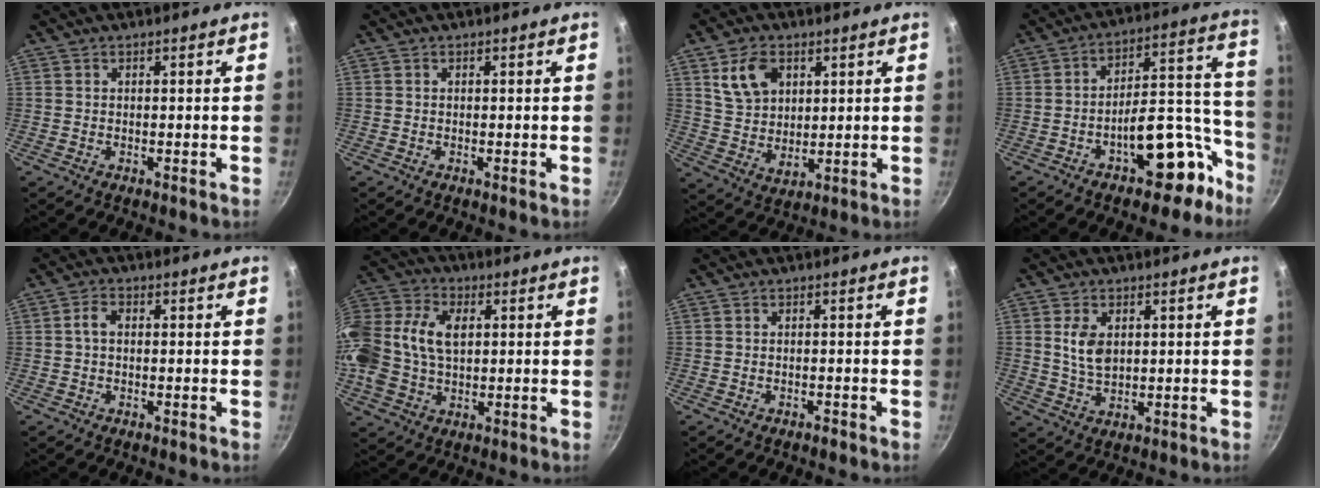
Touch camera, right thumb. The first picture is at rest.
{"total": 0.0}
{"total": 9.9, "force": [4.1, 6.7, 6.0], "torque": [-0.092, -0.019, 0.083]}
{"total": 15.3, "force": [-8.5, 7.2, 10.5], "torque": [-0.073, 0.103, -0.120]}
{"total": 2.5, "force": [0.0, 1.7, 1.9], "torque": [-0.034, 0.009, -0.002]}
{"total": 18.8, "force": [2.0, 13.1, 13.4], "torque": [-0.285, 0.032, 0.026]}
{"total": 0.7, "force": [-0.6, 0.2, 0.3], "torque": [-0.008, 0.006, -0.007]}
{"total": 6.0, "force": [1.3, 3.8, 4.4], "torque": [-0.076, -0.010, 0.029]}